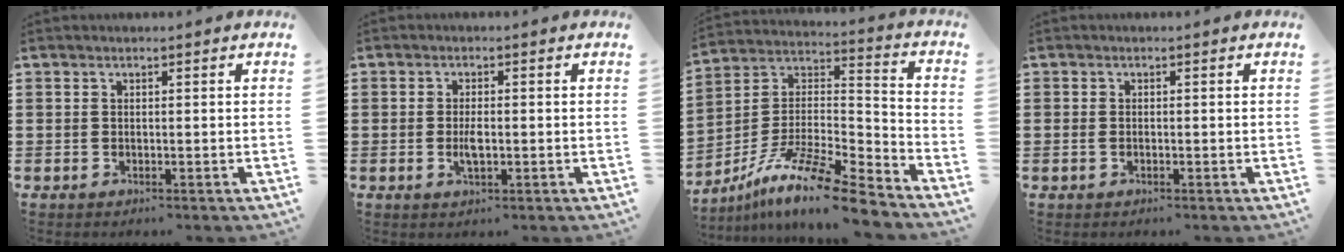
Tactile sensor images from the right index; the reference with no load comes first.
{"total": 2.8, "force": [-0.4, 1.0, 2.6], "torque": [-0.048, 0.000, -0.008]}
{"total": 12.3, "force": [-9.9, 1.3, 7.3], "torque": [-0.133, 0.012, -0.191]}
{"total": 0.8, "force": [-0.3, 0.4, 0.6], "torque": [-0.015, -0.001, -0.006]}